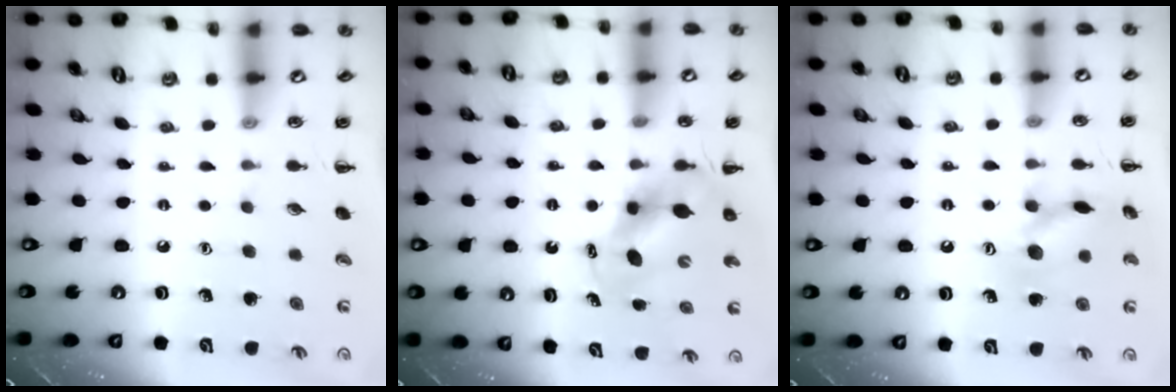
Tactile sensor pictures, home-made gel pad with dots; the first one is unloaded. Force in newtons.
{"total": 5.8, "press": 5.8, "slide": 0.9}
{"total": 12.4, "press": 12.3, "slide": 0.9}